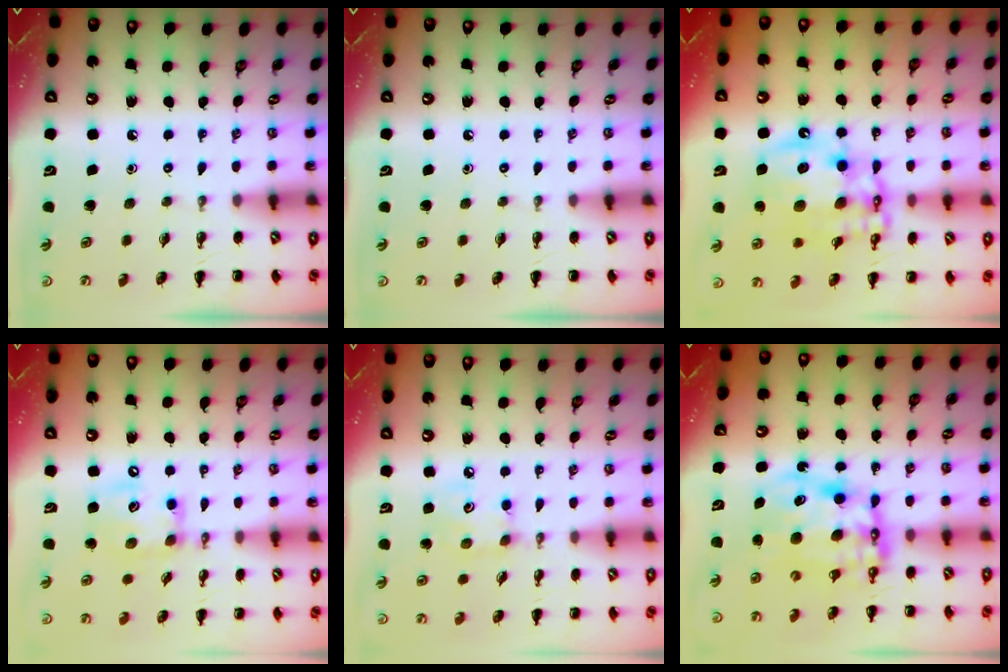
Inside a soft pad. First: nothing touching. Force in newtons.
{"total": 0.0}
{"total": 16.3, "press": 15.8, "slide": 3.7}
{"total": 11.9, "press": 11.8, "slide": 1.6}
{"total": 4.9, "press": 4.9, "slide": 0.6}
{"total": 10.9, "press": 10.6, "slide": 2.7}